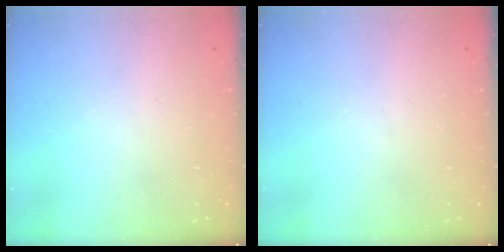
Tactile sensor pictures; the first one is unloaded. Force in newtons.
{"total": 0.0}